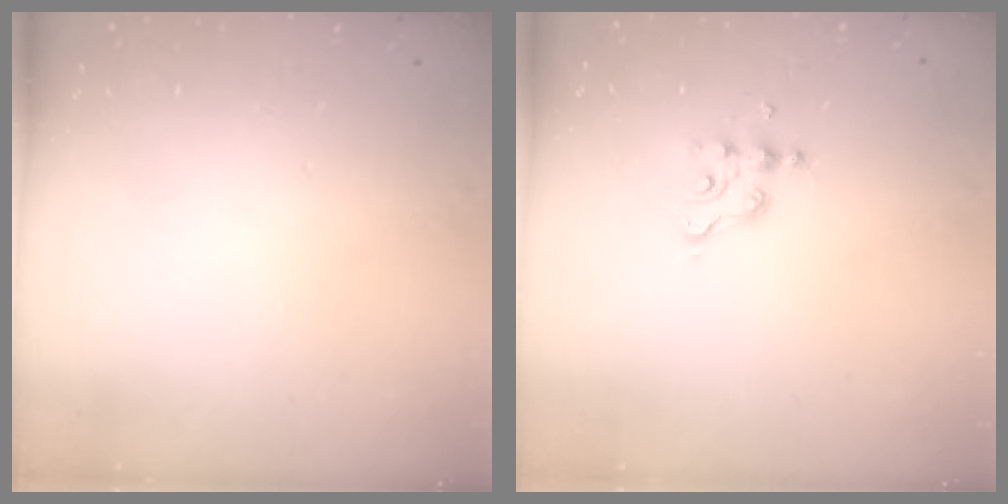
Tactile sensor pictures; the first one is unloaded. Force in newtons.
{"total": 3.4, "press": 3.4, "slide": 0.2}